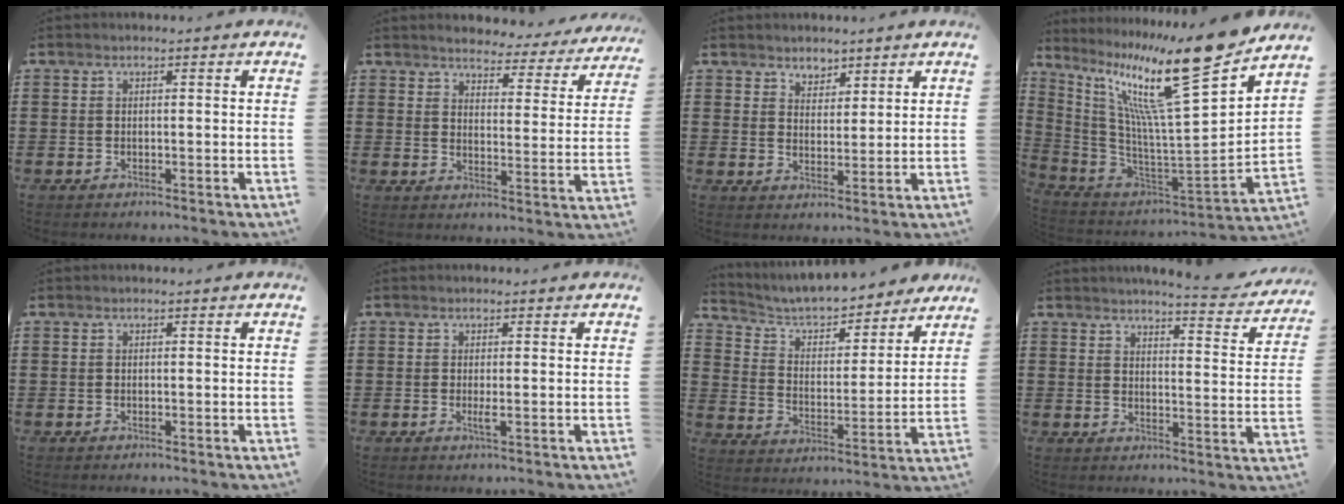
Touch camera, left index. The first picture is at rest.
{"total": 3.3, "force": [3.3, 0.2, 0.1], "torque": [-0.026, -0.028, 0.050]}
{"total": 3.0, "force": [2.5, 1.6, -0.2], "torque": [-0.007, 0.003, 0.047]}
{"total": 17.3, "force": [12.5, 0.4, 11.9], "torque": [-0.235, -0.098, 0.194]}
{"total": 0.0}
{"total": 1.3, "force": [-0.1, 0.0, 1.3], "torque": [-0.033, -0.007, -0.003]}
{"total": 5.7, "force": [5.4, 1.5, 1.2], "torque": [-0.053, -0.037, 0.089]}
{"total": 4.6, "force": [4.4, -0.1, 1.5], "torque": [-0.033, -0.030, 0.070]}